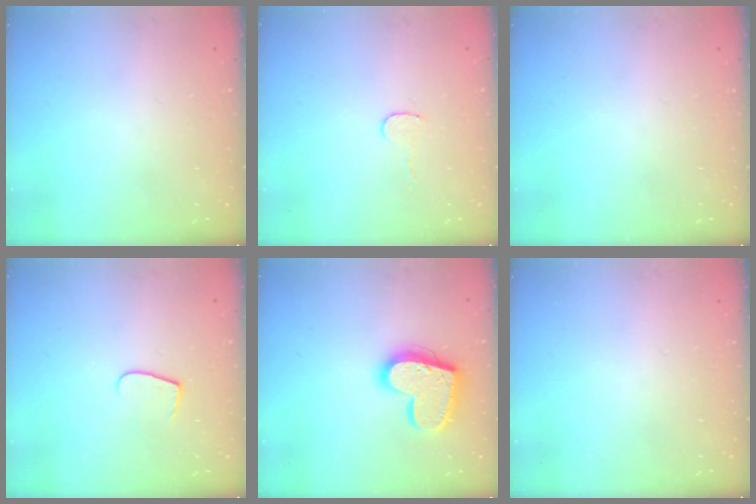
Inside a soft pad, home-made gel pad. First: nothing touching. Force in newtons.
{"total": 4.1, "press": 4.1, "slide": 0.3}
{"total": 0.0}
{"total": 5.5, "press": 5.5, "slide": 0.5}
{"total": 18.0, "press": 17.9, "slide": 1.4}
{"total": 0.0}